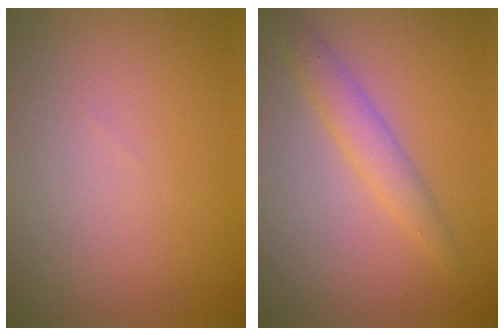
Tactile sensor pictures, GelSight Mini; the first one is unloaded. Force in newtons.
{"total": 2.5, "press": 2.5, "slide": 0.0}